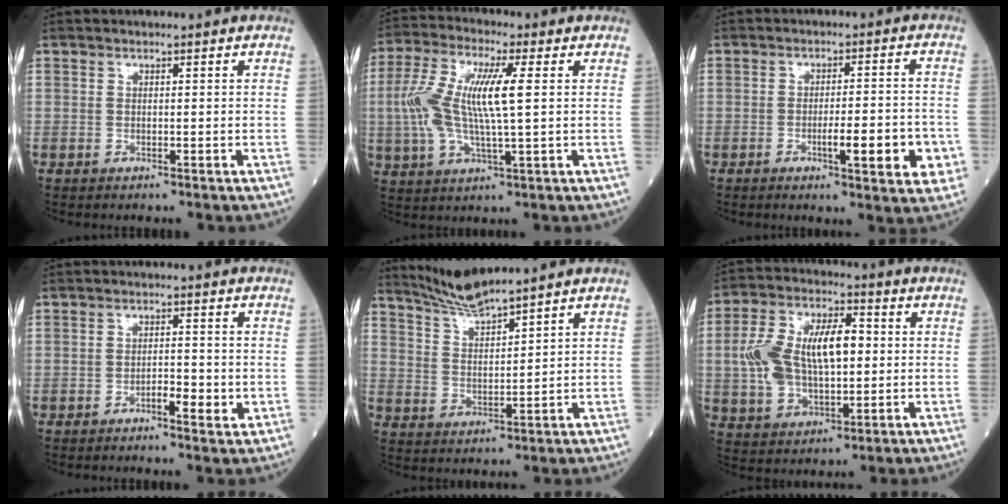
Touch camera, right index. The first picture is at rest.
{"total": 12.0, "force": [1.1, 2.4, 11.7], "torque": [-0.255, 0.017, 0.017]}
{"total": 9.0, "force": [-3.0, 1.3, 8.4], "torque": [-0.112, -0.001, -0.037]}
{"total": 3.7, "force": [-1.2, 1.0, 3.3], "torque": [-0.051, 0.003, -0.018]}
{"total": 6.3, "force": [6.0, -1.0, 1.7], "torque": [-0.043, -0.006, 0.124]}
{"total": 14.5, "force": [1.1, 6.9, 12.7], "torque": [-0.254, 0.029, 0.026]}